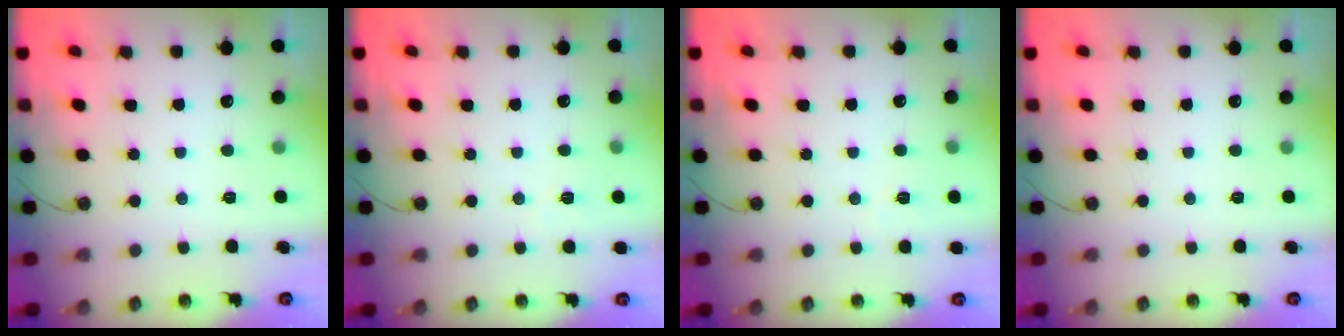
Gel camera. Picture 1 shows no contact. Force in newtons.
{"total": 2.6, "press": 2.5, "slide": 0.8}
{"total": 2.6, "press": 2.5, "slide": 0.8}
{"total": 0.0}